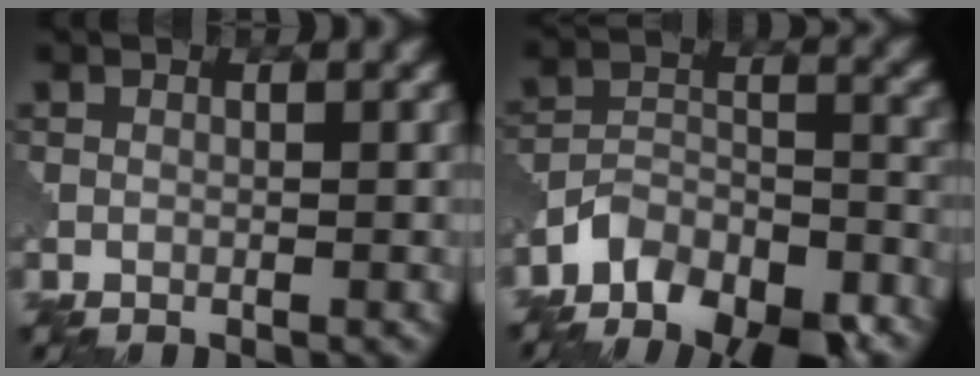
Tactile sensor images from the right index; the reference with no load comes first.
{"total": 11.4, "force": [-9.4, 5.3, 3.8], "torque": [-0.053, -0.001, -0.134]}